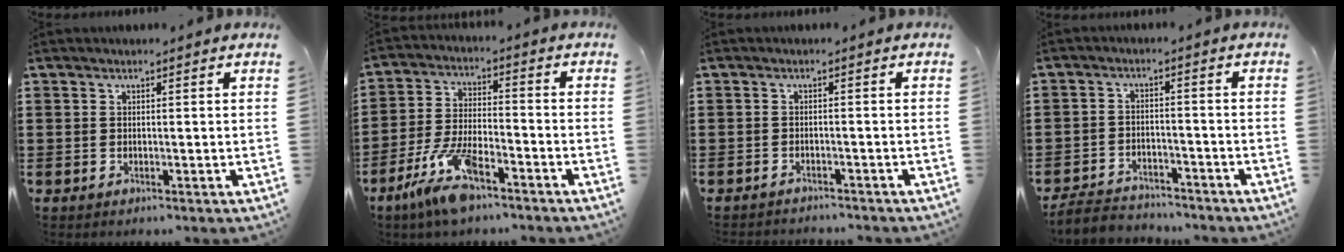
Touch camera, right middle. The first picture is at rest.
{"total": 9.4, "force": [-6.2, 2.7, 6.5], "torque": [-0.149, -0.004, -0.121]}
{"total": 1.4, "force": [-1.4, 0.1, -0.1], "torque": [-0.002, 0.003, -0.032]}
{"total": 4.1, "force": [-4.0, 1.2, 0.2], "torque": [-0.014, 0.005, -0.086]}